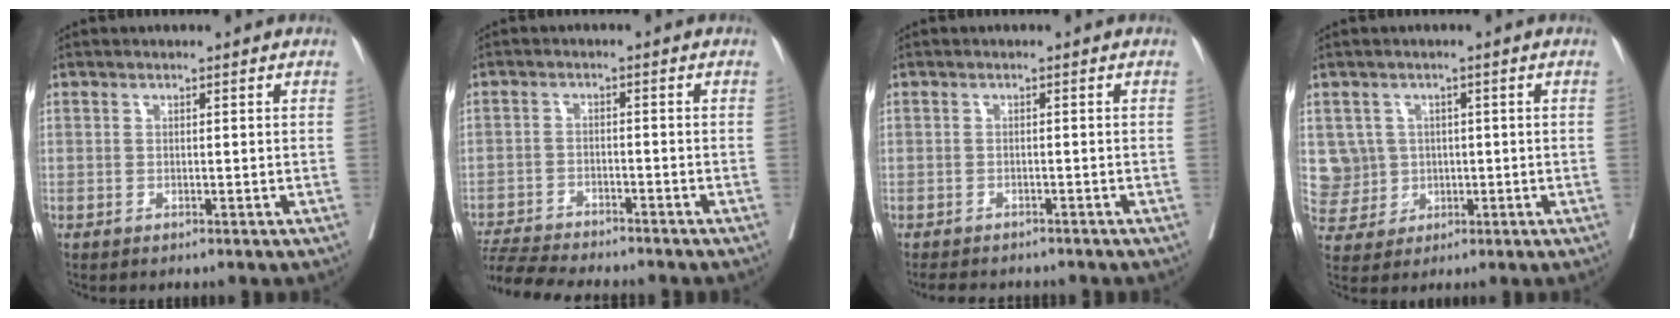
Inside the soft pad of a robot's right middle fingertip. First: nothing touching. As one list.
[{"total": 10.2, "force": [-9.6, 0.7, 3.4], "torque": [-0.058, -0.005, -0.155]}, {"total": 6.3, "force": [-5.5, 2.2, 2.1], "torque": [-0.025, -0.002, -0.073]}, {"total": 5.6, "force": [0.8, 5.5, -0.2], "torque": [0.006, 0.014, 0.022]}]